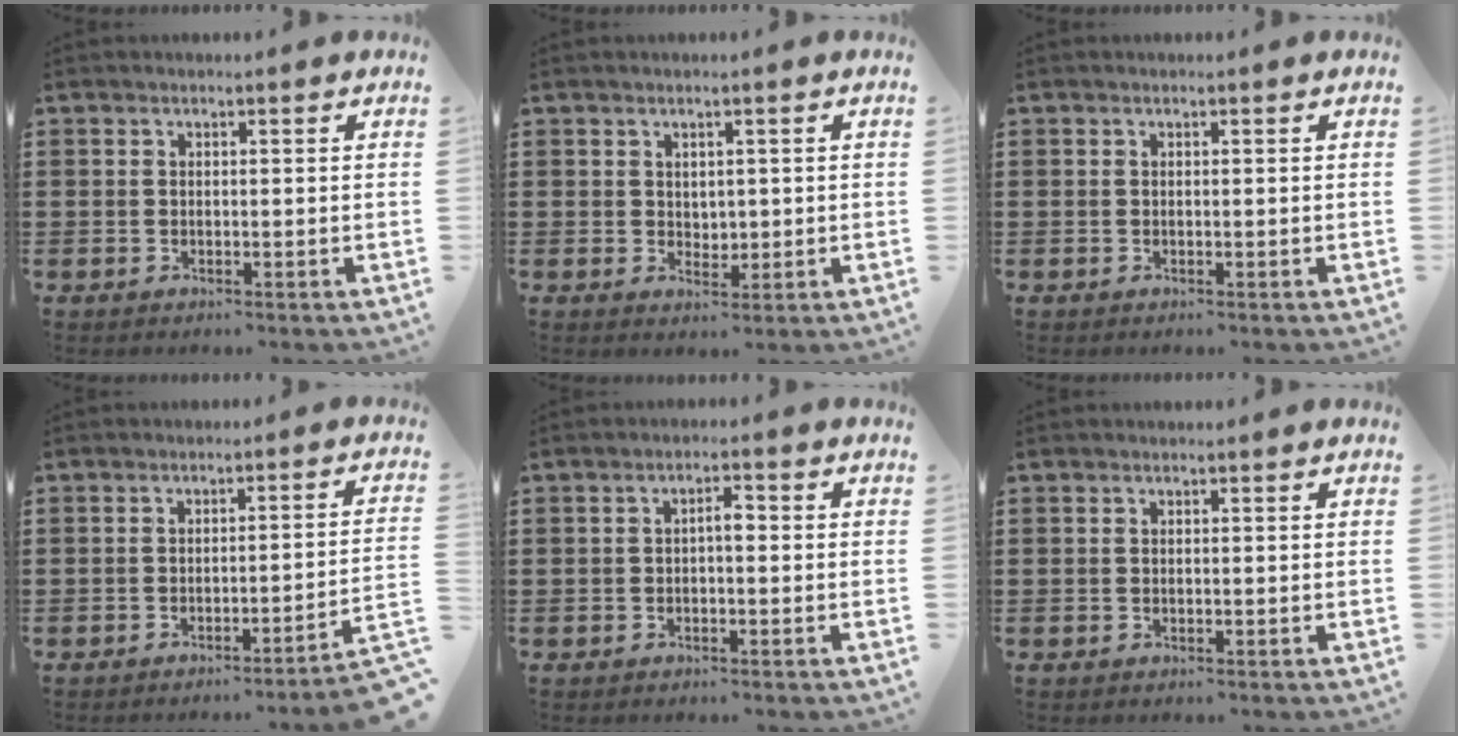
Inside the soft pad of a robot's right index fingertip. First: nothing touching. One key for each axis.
{"total": 1.9, "fx": 1.1, "fy": 1.5, "fz": 0.3, "tx": -0.003, "ty": 0.006, "tz": 0.017}
{"total": 0.0}
{"total": 3.3, "fx": -2.4, "fy": -0.6, "fz": 2.1, "tx": -0.039, "ty": -0.013, "tz": -0.049}
{"total": 2.0, "fx": -0.3, "fy": 0.6, "fz": 1.9, "tx": -0.036, "ty": 0.004, "tz": -0.009}
{"total": 0.0}